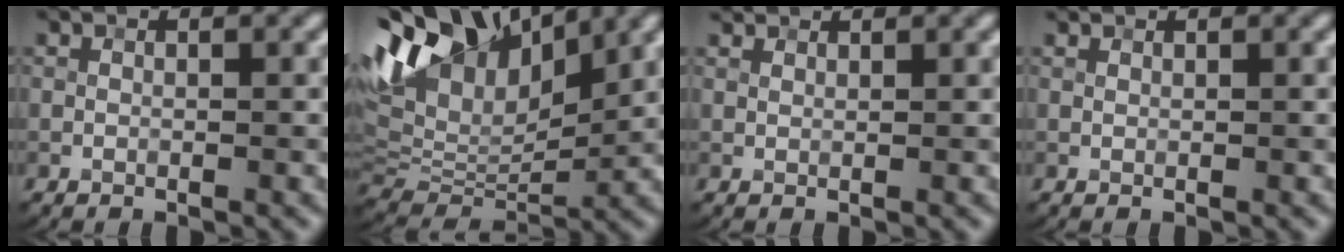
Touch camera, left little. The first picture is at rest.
{"total": 12.9, "force": [6.6, 6.9, 8.6], "torque": [-0.185, 0.038, 0.113]}
{"total": 2.3, "force": [2.0, 0.6, 0.8], "torque": [-0.022, -0.002, 0.031]}
{"total": 0.8, "force": [0.7, 0.1, 0.1], "torque": [-0.006, -0.002, 0.011]}